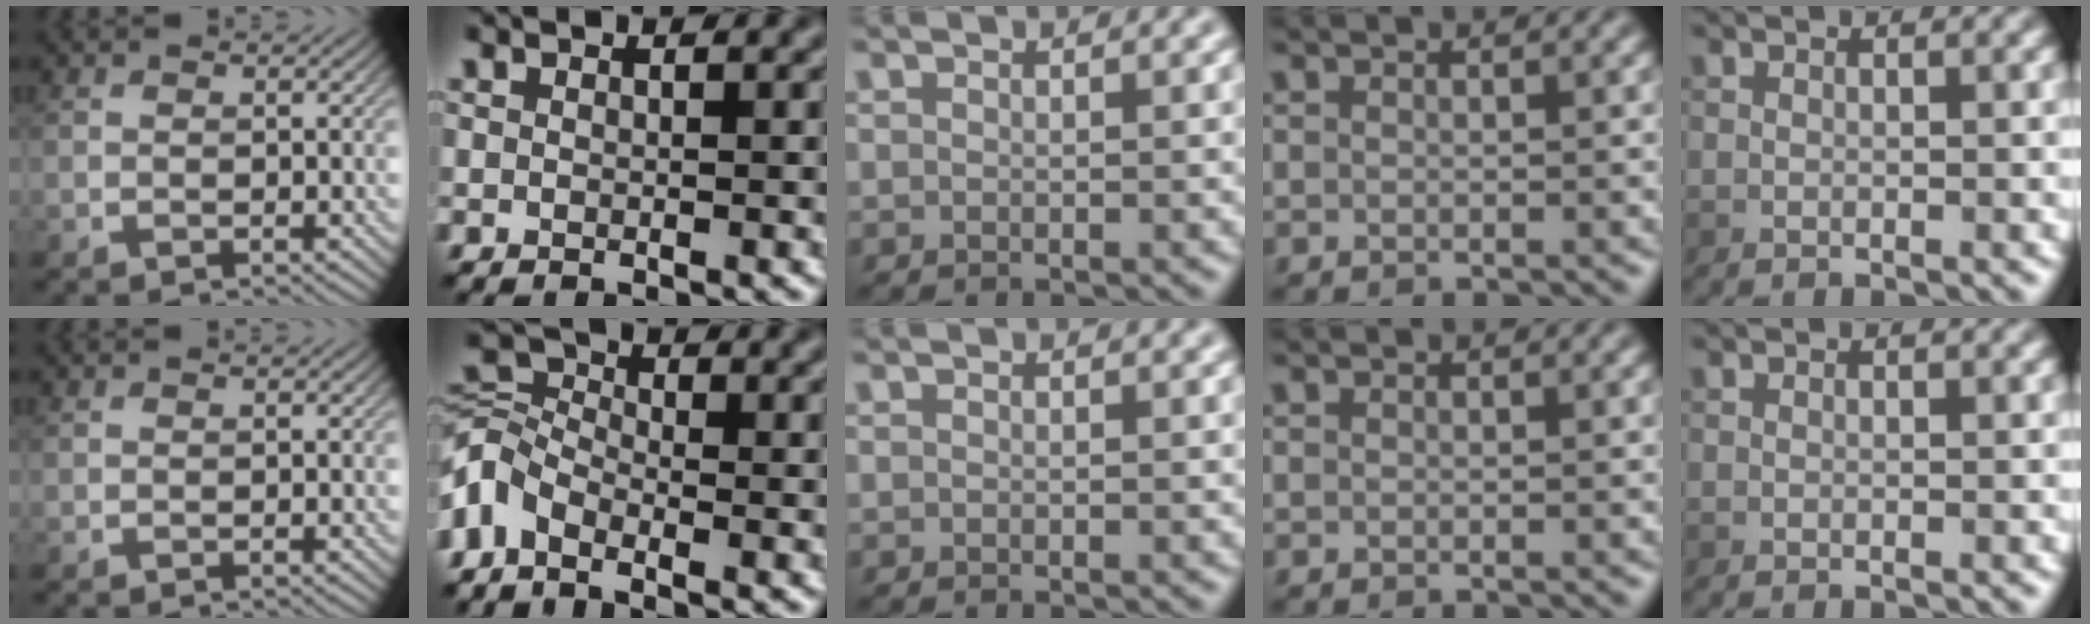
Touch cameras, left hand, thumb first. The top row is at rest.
{"index": {"total": 4.9, "force": [-2.5, 2.9, 3.0], "torque": [-0.067, 0.004, -0.072]}}